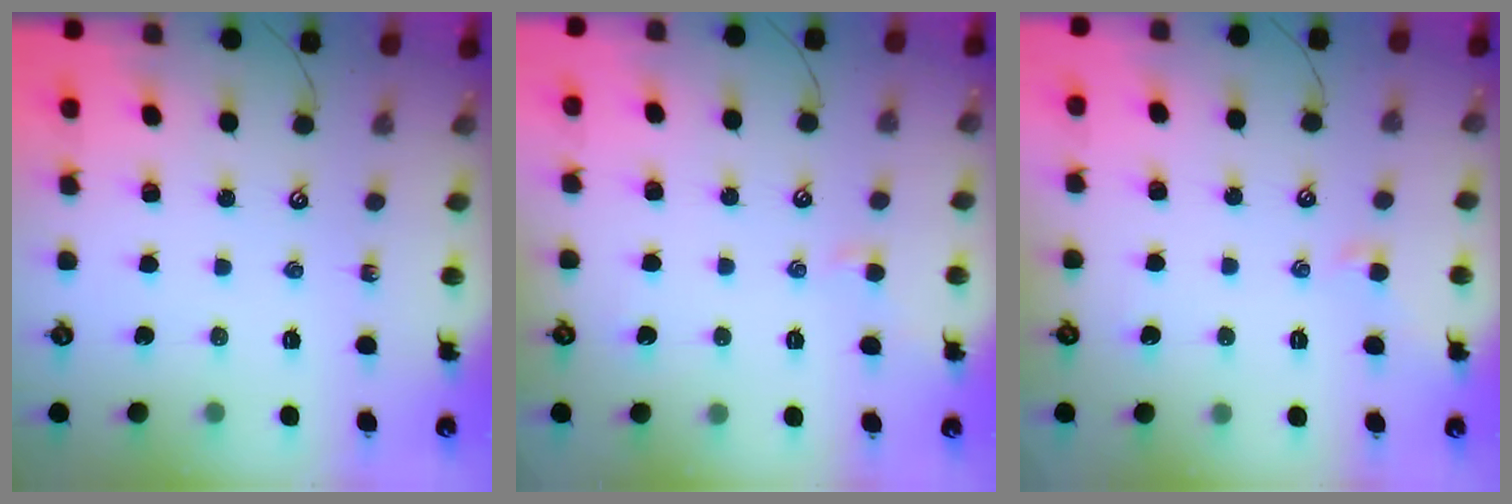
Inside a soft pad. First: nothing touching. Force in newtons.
{"total": 0.7, "press": 0.5, "slide": 0.5}
{"total": 1.3, "press": 1.1, "slide": 0.7}